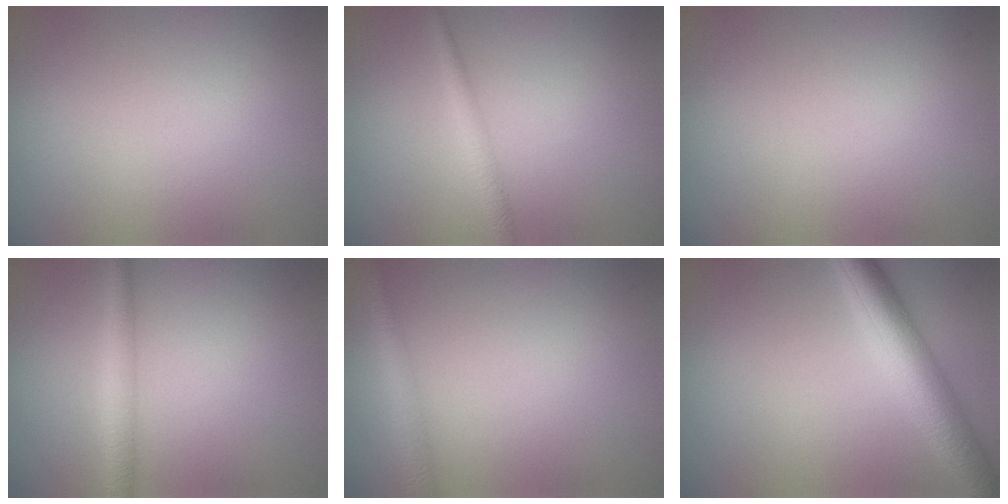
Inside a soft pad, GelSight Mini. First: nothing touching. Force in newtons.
{"total": 1.6, "press": 1.6, "slide": 0.1}
{"total": 0.0}
{"total": 2.4, "press": 2.4, "slide": 0.0}
{"total": 2.0, "press": 2.0, "slide": 0.1}
{"total": 5.7, "press": 5.7, "slide": 0.1}